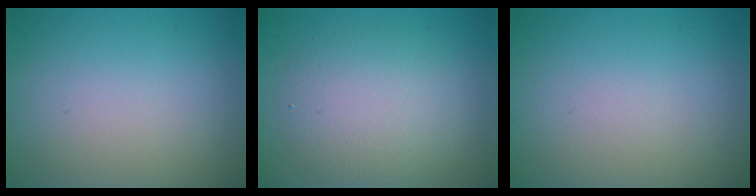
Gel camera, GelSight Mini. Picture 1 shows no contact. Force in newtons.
{"total": 4.6, "press": 4.6, "slide": 0.2}
{"total": 0.0}